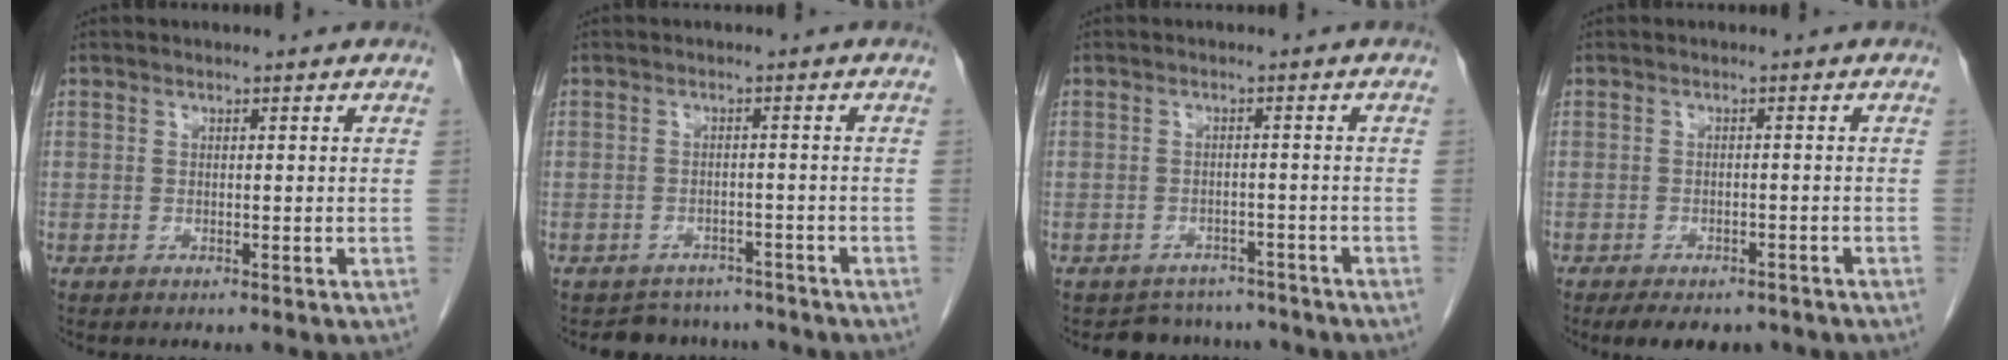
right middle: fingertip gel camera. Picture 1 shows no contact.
{"total": 4.9, "force": [-4.3, 2.1, -0.6], "torque": [0.009, 0.012, -0.057]}
{"total": 5.1, "force": [-4.6, 2.1, -0.8], "torque": [0.012, 0.014, -0.059]}
{"total": 8.2, "force": [-6.4, 3.7, 3.5], "torque": [-0.046, 0.000, -0.082]}